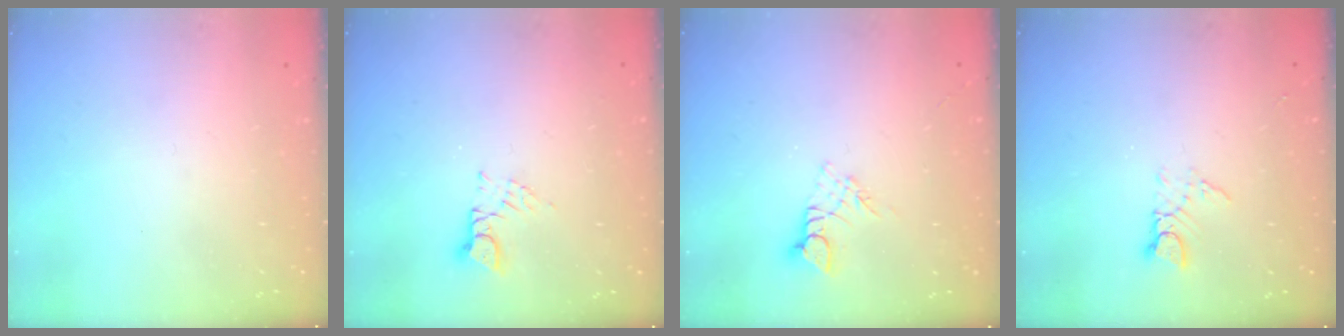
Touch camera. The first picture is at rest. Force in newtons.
{"total": 2.8, "press": 2.8, "slide": 0.3}
{"total": 3.9, "press": 3.9, "slide": 0.4}
{"total": 4.0, "press": 4.0, "slide": 0.2}